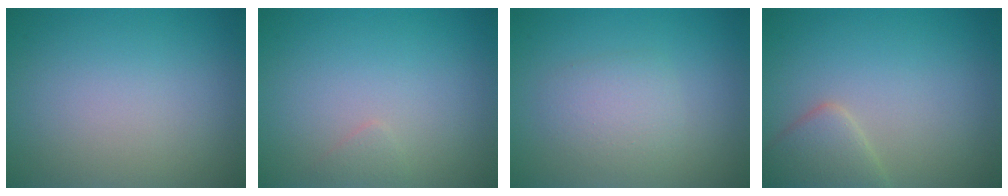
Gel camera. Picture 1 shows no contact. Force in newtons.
{"total": 0.7, "press": 0.7, "slide": 0.0}
{"total": 2.4, "press": 2.4, "slide": 0.2}
{"total": 2.9, "press": 2.9, "slide": 0.1}